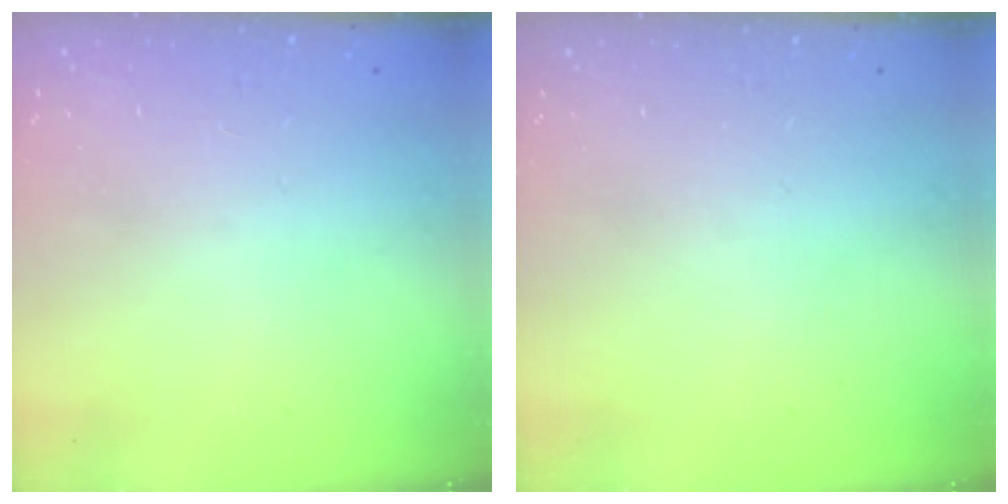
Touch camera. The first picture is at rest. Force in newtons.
{"total": 0.0}